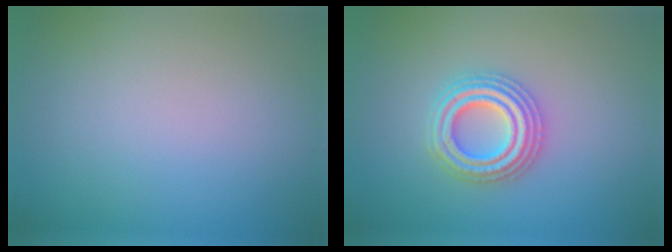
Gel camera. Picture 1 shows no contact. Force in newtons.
{"total": 4.4, "press": 4.4, "slide": 0.7}